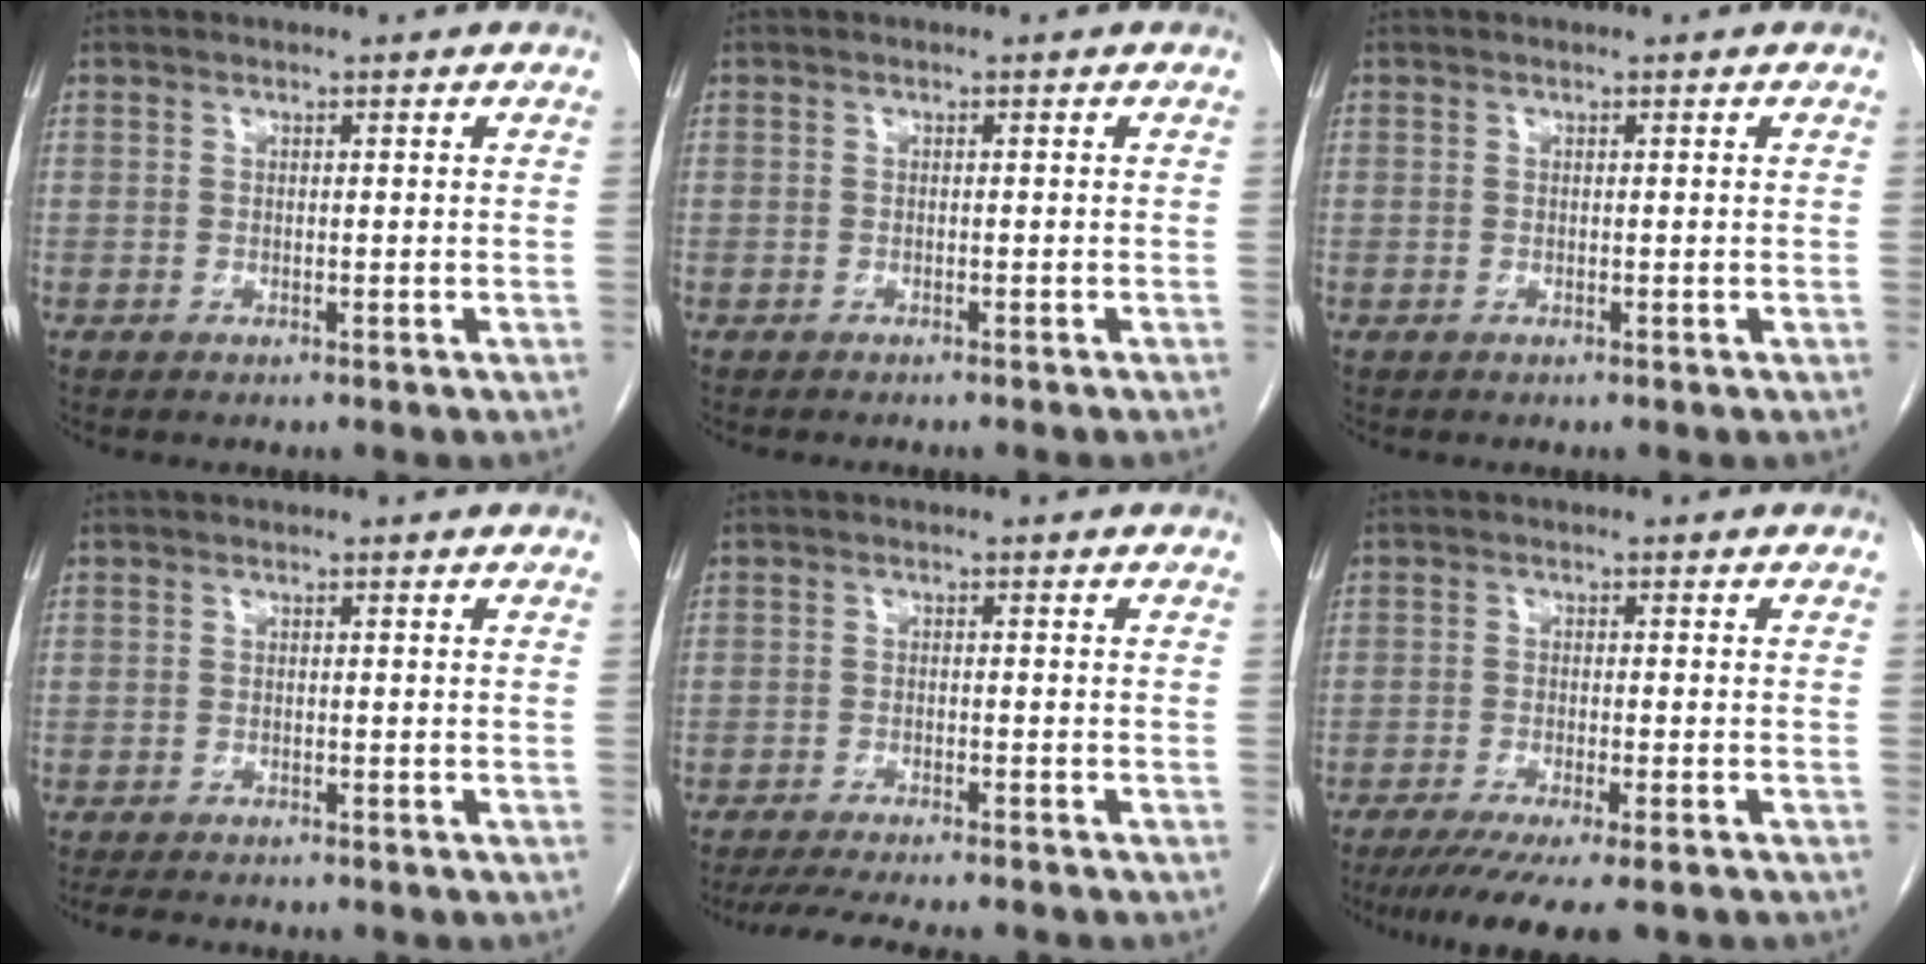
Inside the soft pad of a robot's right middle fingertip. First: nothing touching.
{"total": 2.9, "force": [-2.5, 0.0, 1.3], "torque": [-0.016, 0.000, -0.028]}
{"total": 0.0}
{"total": 4.3, "force": [-3.8, 1.1, 1.9], "torque": [-0.030, -0.009, -0.053]}
{"total": 10.9, "force": [-9.6, 1.5, 4.9], "torque": [-0.069, -0.014, -0.134]}
{"total": 10.7, "force": [-8.4, 1.0, 6.5], "torque": [-0.085, -0.021, -0.126]}